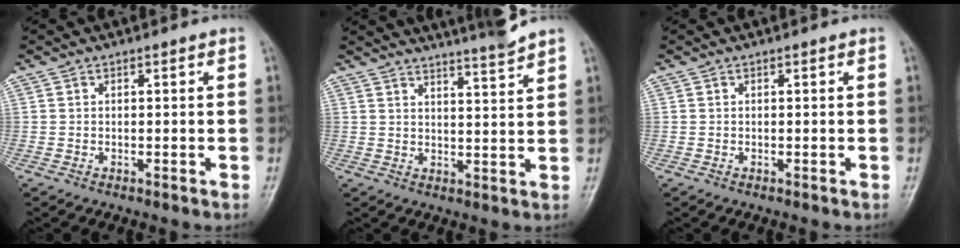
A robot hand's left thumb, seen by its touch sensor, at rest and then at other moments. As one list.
[{"total": 7.7, "force": [7.0, -0.4, 3.3], "torque": [-0.042, -0.038, 0.099]}, {"total": 0.0}]